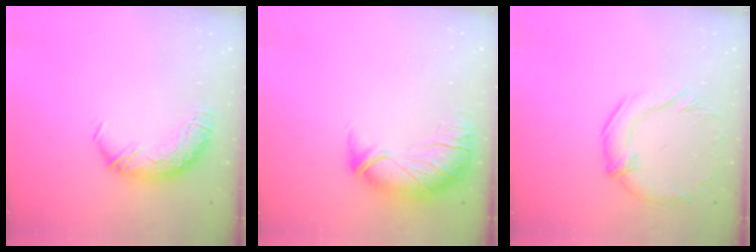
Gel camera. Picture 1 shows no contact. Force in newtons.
{"total": 2.7, "press": 1.1, "slide": 2.4}
{"total": 2.9, "press": 2.5, "slide": 1.5}